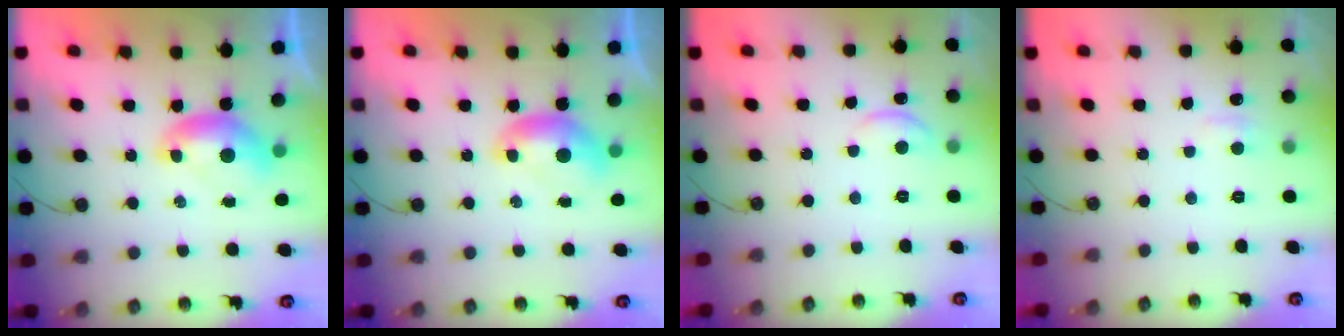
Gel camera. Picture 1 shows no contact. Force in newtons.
{"total": 0.0}
{"total": 0.5, "press": 0.4, "slide": 0.3}
{"total": 1.7, "press": 1.6, "slide": 0.6}